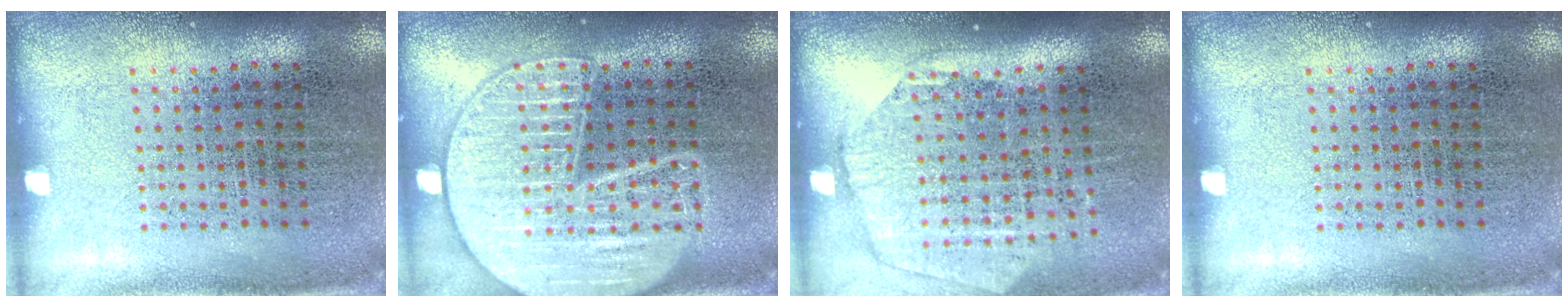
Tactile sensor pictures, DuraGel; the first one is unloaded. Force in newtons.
{"total": 3.4, "press": 3.4, "slide": 0.3}
{"total": 1.8, "press": 1.6, "slide": 0.8}
{"total": 0.0}